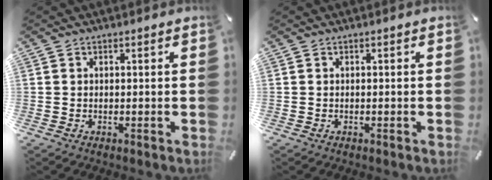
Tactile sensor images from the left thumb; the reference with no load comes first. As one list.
[{"total": 0.0}]